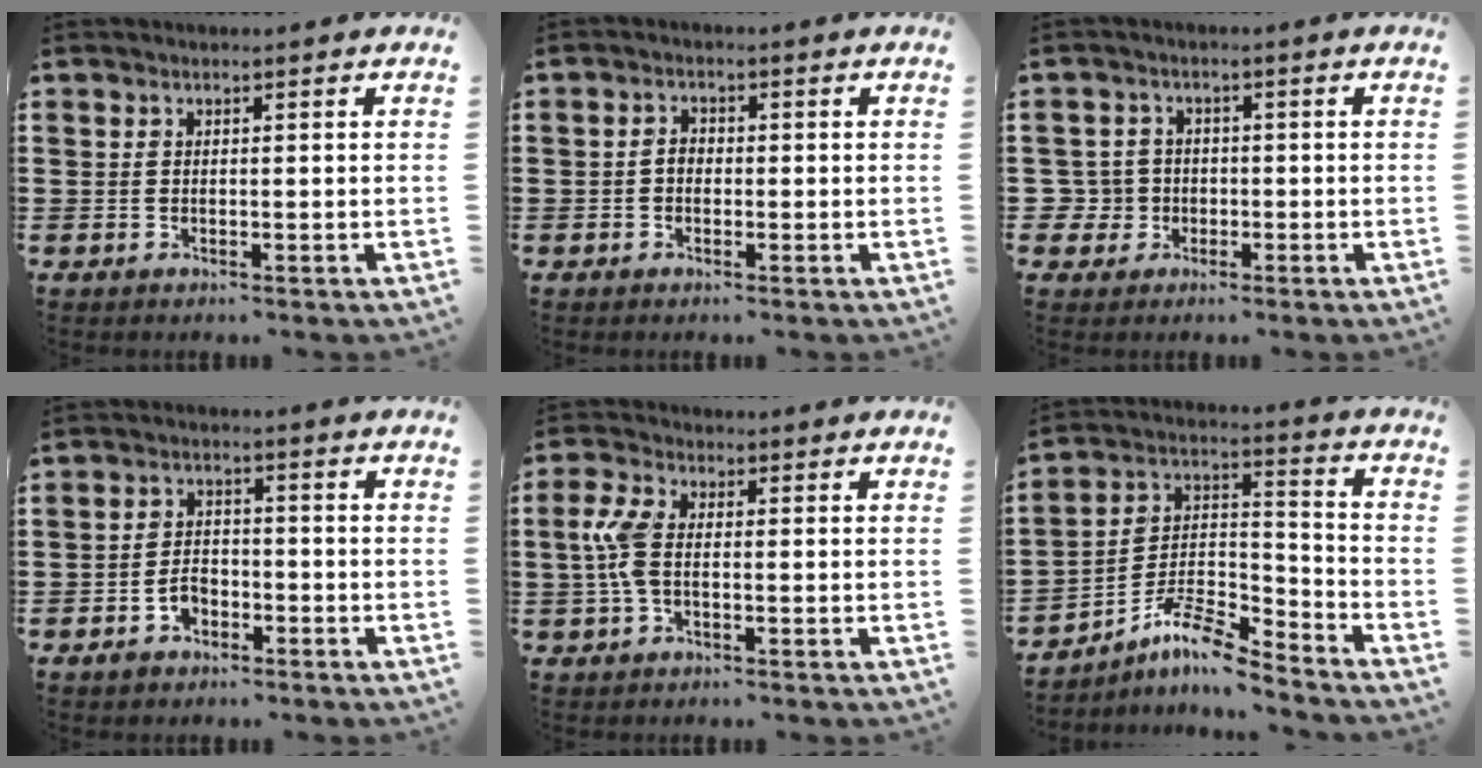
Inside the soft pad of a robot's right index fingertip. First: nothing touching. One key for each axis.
{"total": 1.7, "fx": -0.4, "fy": 1.2, "fz": 1.2, "tx": -0.024, "ty": 0.004, "tz": -0.009}
{"total": 3.9, "fx": -1.2, "fy": 3.7, "fz": 0.5, "tx": -0.040, "ty": -0.001, "tz": -0.029}
{"total": 3.3, "fx": -1.9, "fy": 2.2, "fz": 1.7, "tx": -0.041, "ty": 0.003, "tz": -0.040}
{"total": 5.8, "fx": -0.3, "fy": 2.8, "fz": 5.0, "tx": -0.128, "ty": -0.004, "tz": -0.013}
{"total": 8.5, "fx": -7.0, "fy": 1.9, "fz": 4.4, "tx": -0.100, "ty": 0.003, "tz": -0.140}